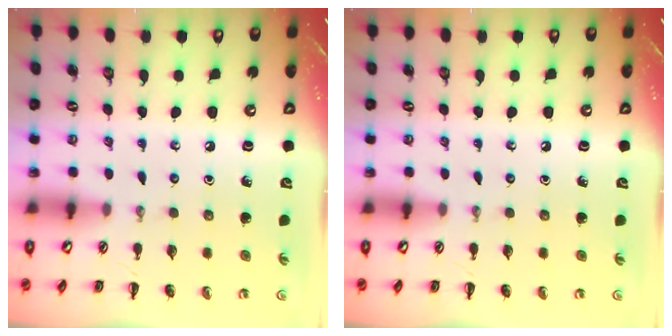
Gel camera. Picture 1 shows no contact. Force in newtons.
{"total": 0.0}